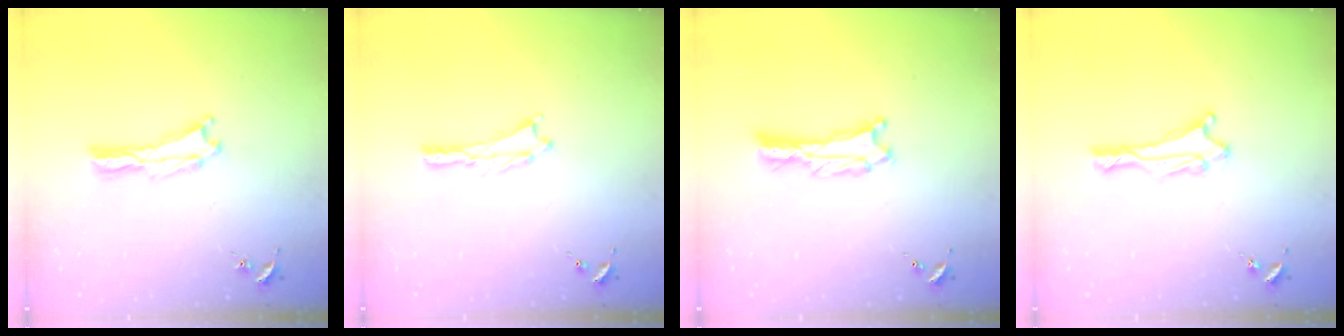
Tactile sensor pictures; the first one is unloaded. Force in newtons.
{"total": 0.5, "press": 0.5, "slide": 0.2}
{"total": 0.7, "press": 0.7, "slide": 0.1}
{"total": 2.0, "press": 1.8, "slide": 0.8}